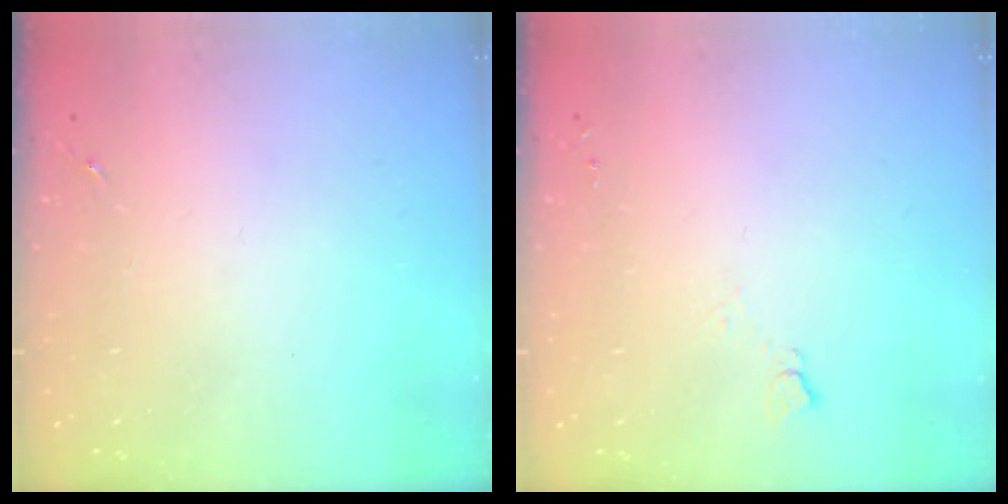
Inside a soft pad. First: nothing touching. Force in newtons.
{"total": 4.1, "press": 4.0, "slide": 0.6}